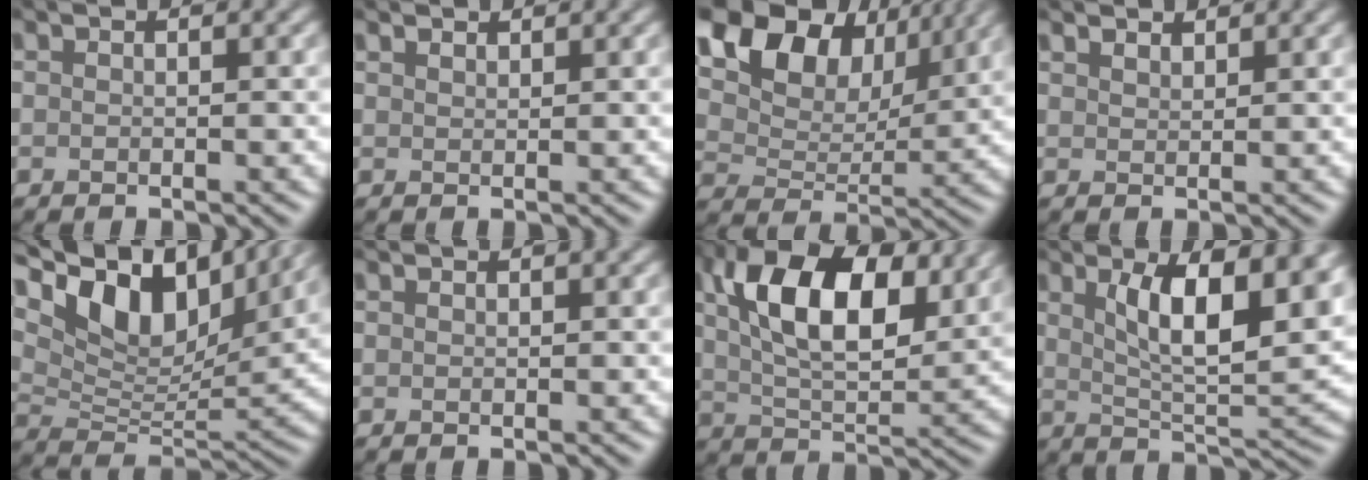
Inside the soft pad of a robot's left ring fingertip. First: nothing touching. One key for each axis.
{"total": 1.2, "fx": 1.2, "fy": 0.2, "fz": 0.2, "tx": -0.008, "ty": -0.001, "tz": 0.021}
{"total": 13.1, "fx": 7.4, "fy": 8.3, "fz": 6.9, "tx": -0.151, "ty": 0.042, "tz": 0.120}
{"total": 2.1, "fx": 2.0, "fy": 0.5, "fz": 0.4, "tx": -0.008, "ty": -0.003, "tz": 0.037}
{"total": 12.5, "fx": 7.6, "fy": 6.0, "fz": 7.9, "tx": -0.146, "ty": 0.015, "tz": 0.133}
{"total": 0.0}
{"total": 11.1, "fx": 4.2, "fy": 5.9, "fz": 8.4, "tx": -0.137, "ty": 0.012, "tz": 0.071}
{"total": 9.1, "fx": 3.2, "fy": 3.1, "fz": 7.9, "tx": -0.129, "ty": -0.011, "tz": 0.055}